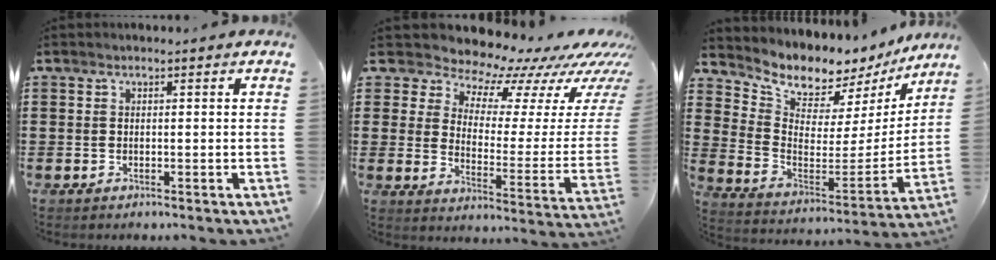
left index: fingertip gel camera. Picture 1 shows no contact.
{"total": 8.4, "force": [7.7, 3.1, 1.5], "torque": [-0.044, -0.078, 0.125]}
{"total": 7.0, "force": [6.7, 1.8, 0.5], "torque": [-0.040, -0.071, 0.112]}